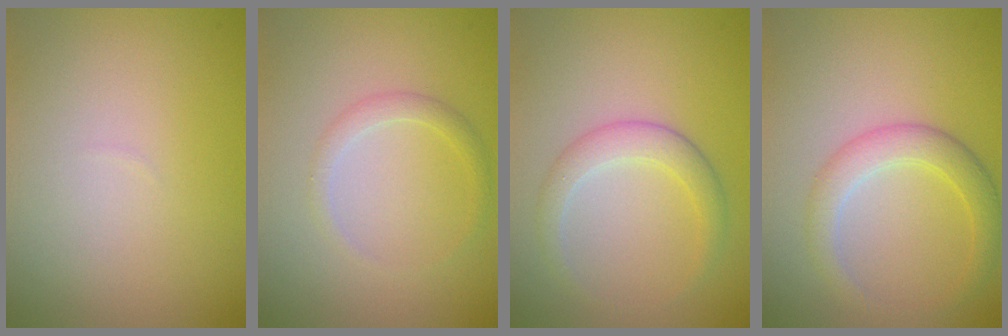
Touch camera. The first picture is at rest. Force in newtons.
{"total": 1.5, "press": 1.5, "slide": 0.0}
{"total": 2.6, "press": 2.6, "slide": 0.1}
{"total": 3.1, "press": 3.1, "slide": 0.0}